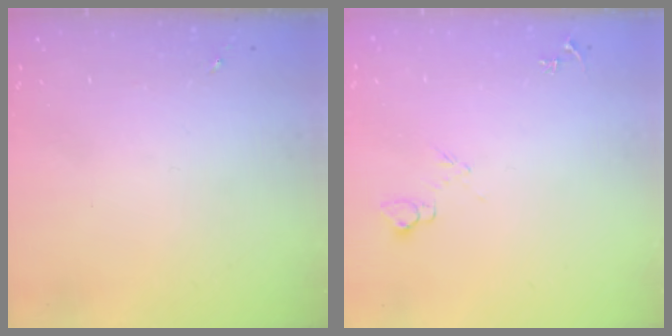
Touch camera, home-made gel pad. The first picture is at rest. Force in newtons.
{"total": 6.7, "press": 6.7, "slide": 0.8}